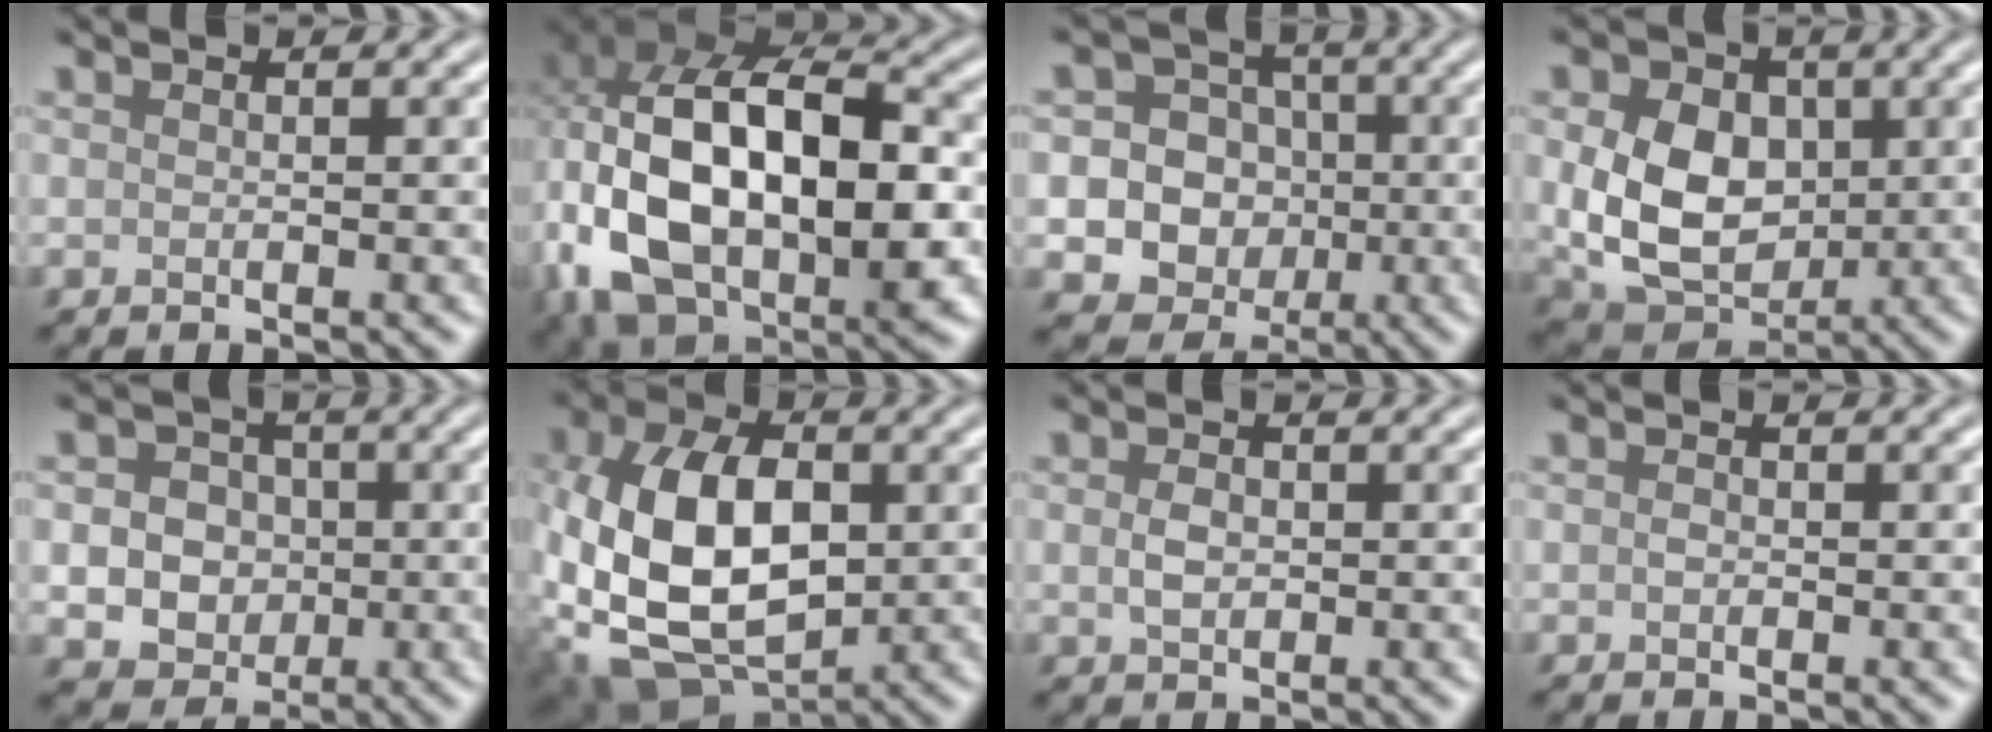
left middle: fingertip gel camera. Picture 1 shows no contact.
{"total": 16.4, "force": [-1.4, 10.3, 12.7], "torque": [-0.242, -0.025, -0.018]}
{"total": 13.2, "force": [-2.0, 12.5, 3.7], "torque": [-0.075, 0.006, -0.057]}
{"total": 9.0, "force": [0.7, 6.8, 6.0], "torque": [-0.123, -0.013, 0.011]}
{"total": 6.1, "force": [-0.3, 5.4, 2.8], "torque": [-0.031, 0.012, -0.021]}
{"total": 11.9, "force": [-0.7, 7.5, 9.3], "torque": [-0.208, -0.003, -0.015]}
{"total": 1.8, "force": [0.1, 1.3, 1.3], "torque": [-0.027, 0.000, 0.002]}
{"total": 0.6, "force": [-0.1, 0.5, 0.4], "torque": [-0.007, -0.001, -0.002]}